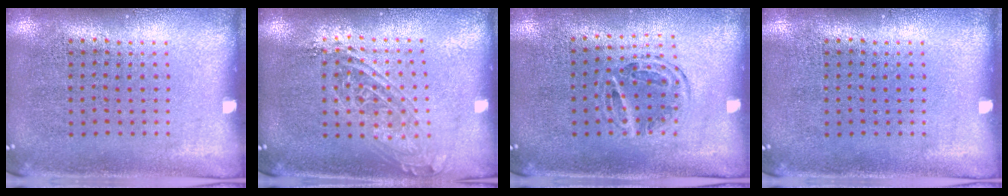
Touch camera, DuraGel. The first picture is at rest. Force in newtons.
{"total": 1.6, "press": 1.3, "slide": 0.8}
{"total": 1.1, "press": 1.0, "slide": 0.4}
{"total": 0.0}